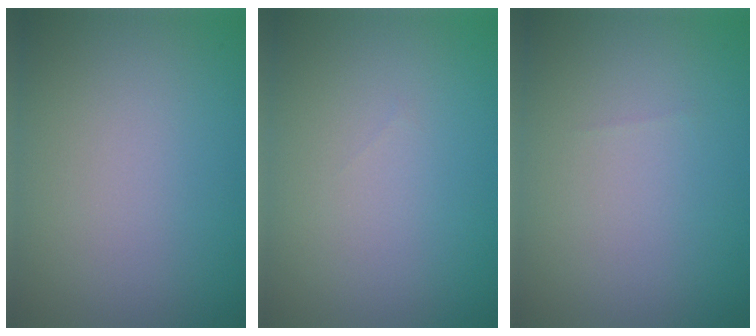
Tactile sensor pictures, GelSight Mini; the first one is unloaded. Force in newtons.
{"total": 0.0}
{"total": 0.0}